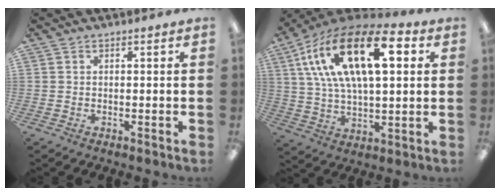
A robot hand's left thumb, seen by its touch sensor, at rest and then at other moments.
{"total": 23.1, "force": [9.6, 10.7, 18.1], "torque": [-0.343, -0.026, 0.152]}